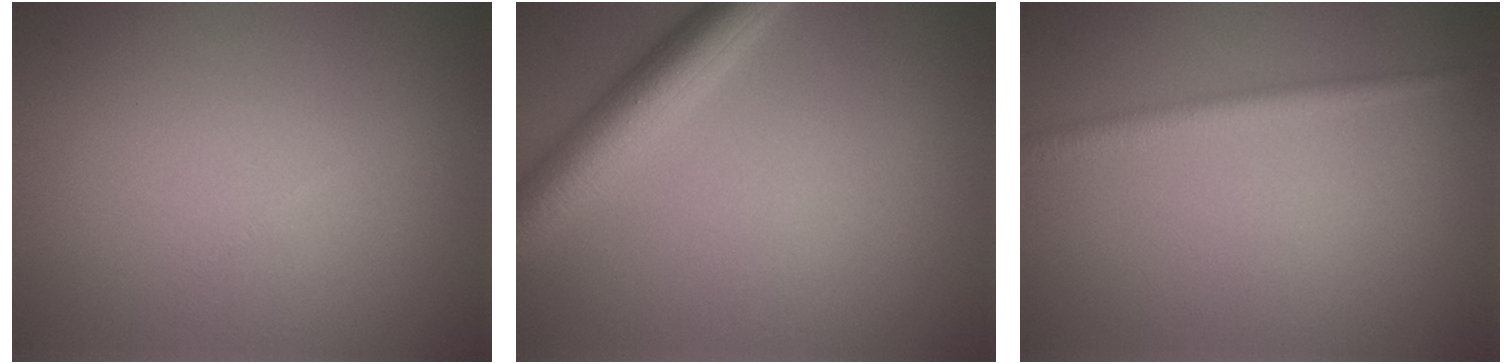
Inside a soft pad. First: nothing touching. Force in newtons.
{"total": 4.8, "press": 4.8, "slide": 0.1}
{"total": 1.9, "press": 1.9, "slide": 0.1}